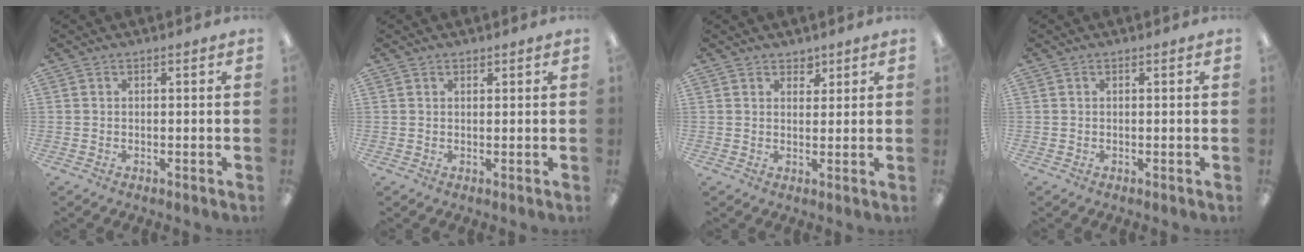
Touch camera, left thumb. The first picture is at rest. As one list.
[{"total": 0.7, "force": [0.6, 0.3, 0.1], "torque": [-0.001, 0.001, 0.012]}, {"total": 2.6, "force": [2.0, 1.6, 0.4], "torque": [0.005, -0.009, 0.035]}, {"total": 0.0}]